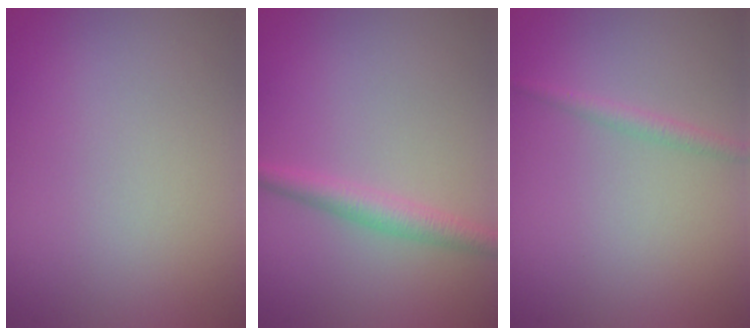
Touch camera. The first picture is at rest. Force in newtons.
{"total": 2.3, "press": 2.3, "slide": 0.0}
{"total": 1.3, "press": 1.3, "slide": 0.1}